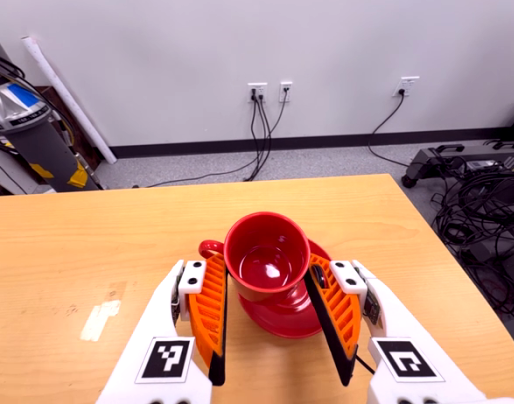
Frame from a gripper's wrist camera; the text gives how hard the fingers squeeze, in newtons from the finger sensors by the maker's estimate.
{"total": 2.5, "left": 2.2, "right": 2.9}